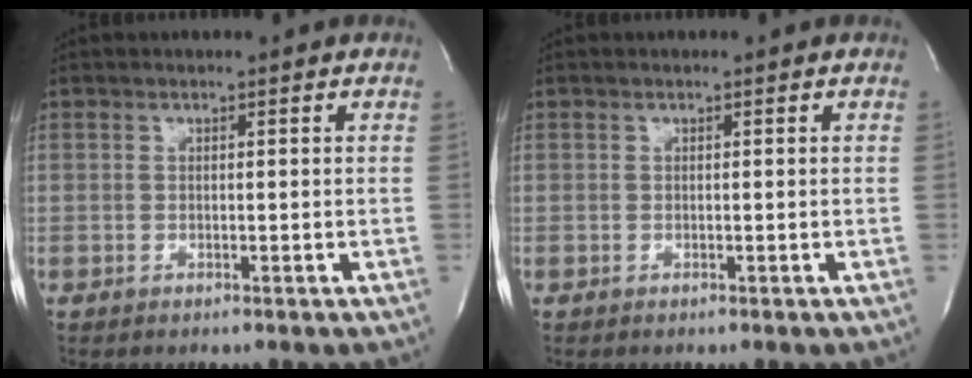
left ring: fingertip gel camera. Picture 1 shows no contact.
{"total": 0.0}